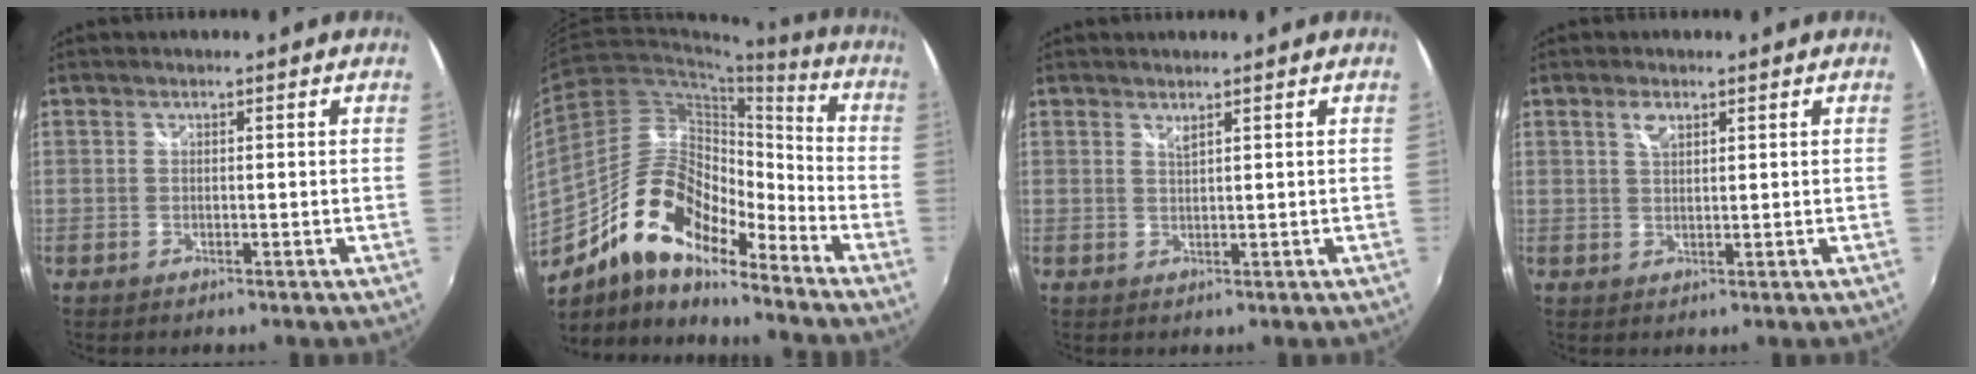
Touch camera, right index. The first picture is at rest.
{"total": 17.2, "force": [-12.4, 6.6, 10.0], "torque": [-0.184, 0.007, -0.240]}
{"total": 1.1, "force": [0.9, 0.0, 0.5], "torque": [-0.010, 0.000, 0.016]}
{"total": 2.4, "force": [1.4, 1.0, 1.7], "torque": [-0.030, 0.002, 0.023]}